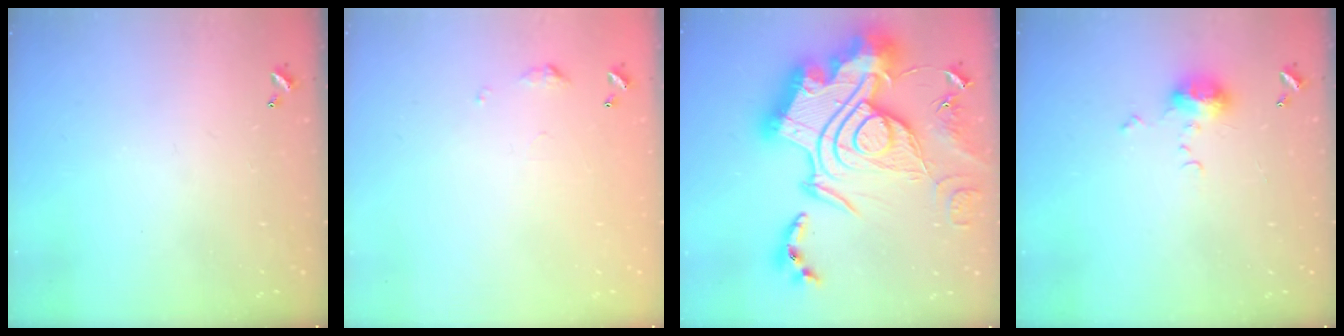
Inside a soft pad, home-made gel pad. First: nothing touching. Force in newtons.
{"total": 5.0, "press": 4.9, "slide": 0.8}
{"total": 0.6, "press": 0.6, "slide": 0.0}
{"total": 6.2, "press": 6.2, "slide": 0.7}